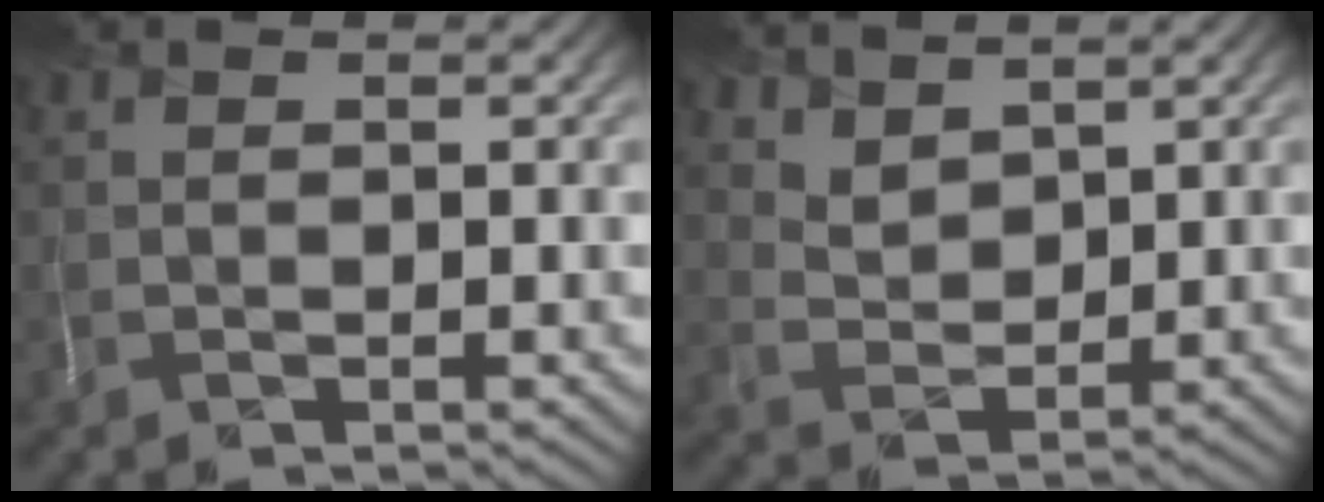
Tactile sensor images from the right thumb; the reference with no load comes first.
{"total": 4.4, "force": [3.6, 2.3, 1.1], "torque": [-0.032, -0.020, 0.093]}